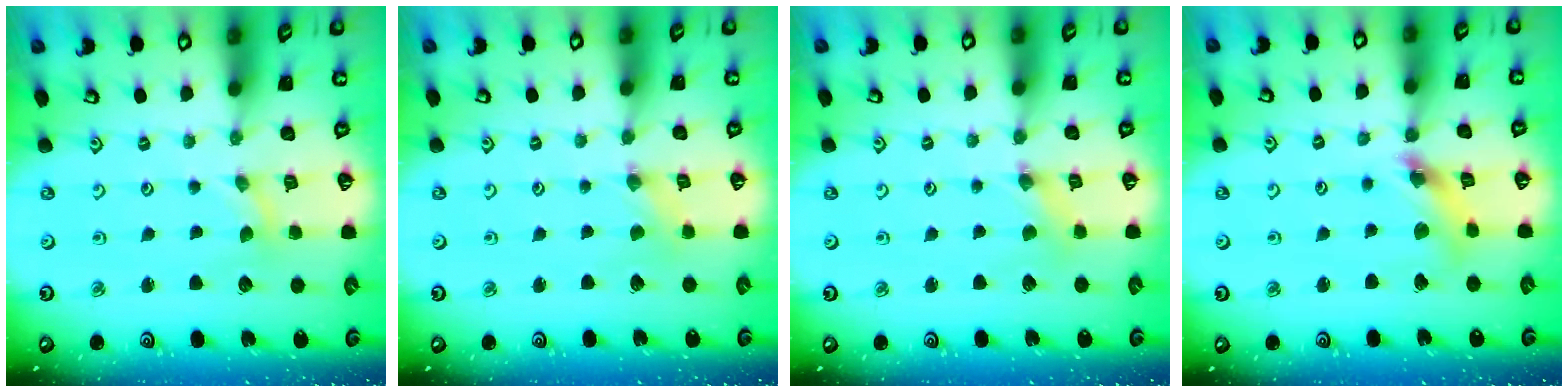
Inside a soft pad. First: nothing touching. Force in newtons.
{"total": 0.0}
{"total": 1.6, "press": 1.6, "slide": 0.3}
{"total": 9.3, "press": 9.2, "slide": 1.1}